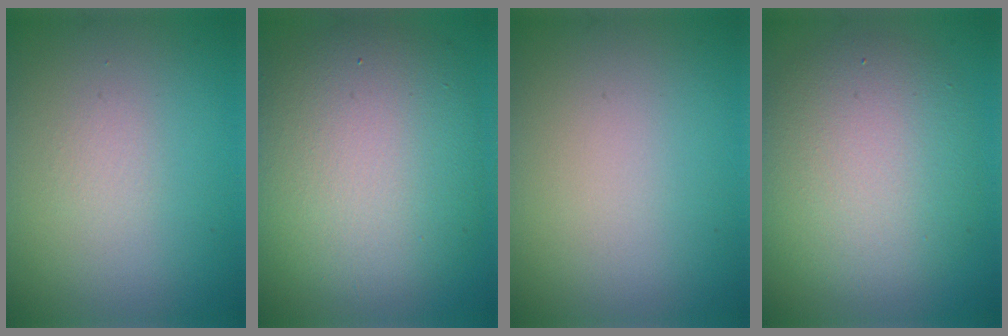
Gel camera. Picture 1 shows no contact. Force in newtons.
{"total": 10.4, "press": 10.4, "slide": 0.6}
{"total": 0.0}
{"total": 7.2, "press": 7.1, "slide": 0.5}